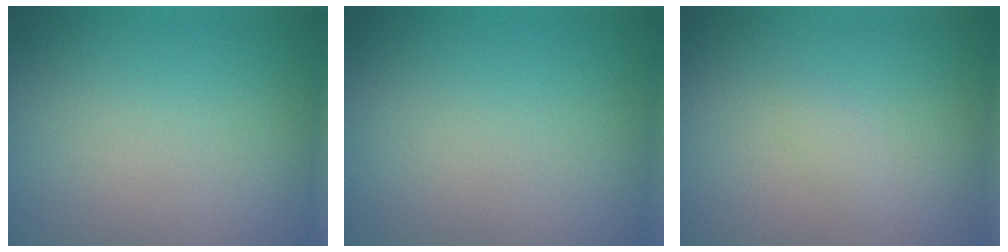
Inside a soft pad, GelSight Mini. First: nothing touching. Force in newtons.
{"total": 0.0}
{"total": 0.8, "press": 0.8, "slide": 0.0}